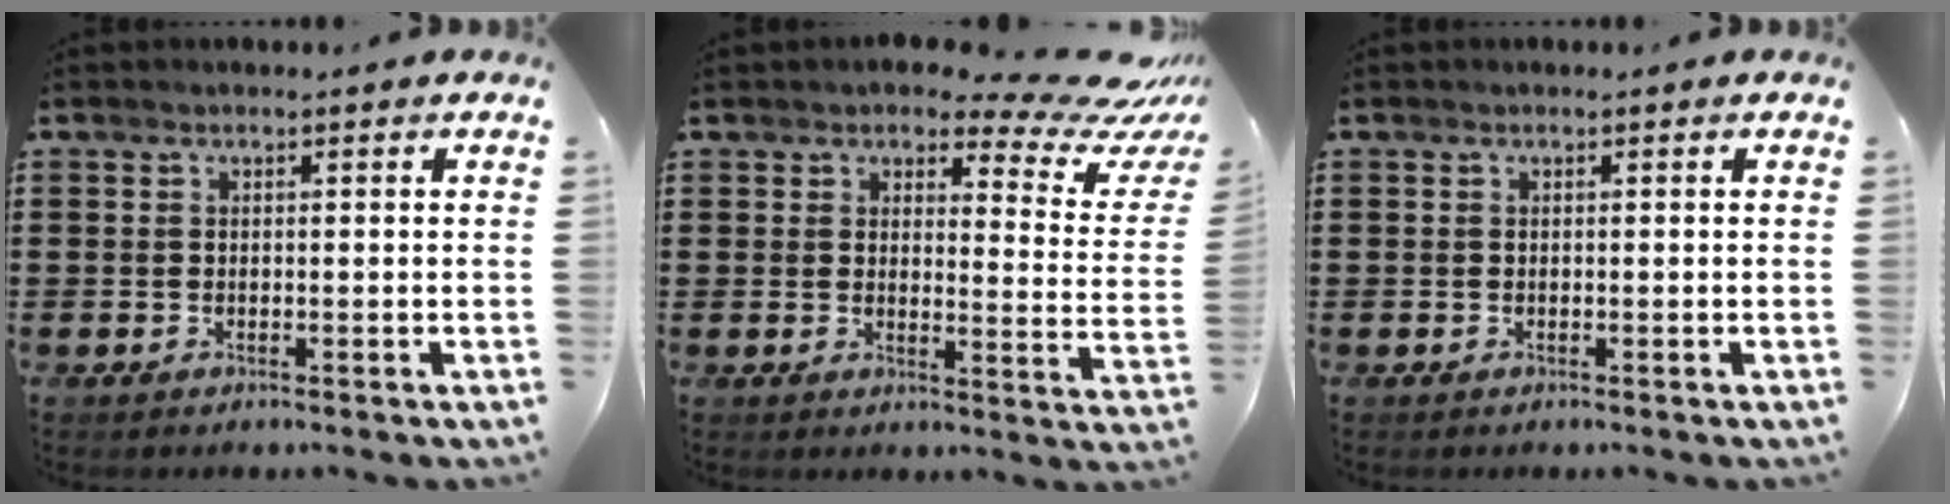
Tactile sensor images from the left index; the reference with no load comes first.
{"total": 6.8, "force": [5.6, 1.3, 3.6], "torque": [-0.059, -0.035, 0.092]}
{"total": 0.0}